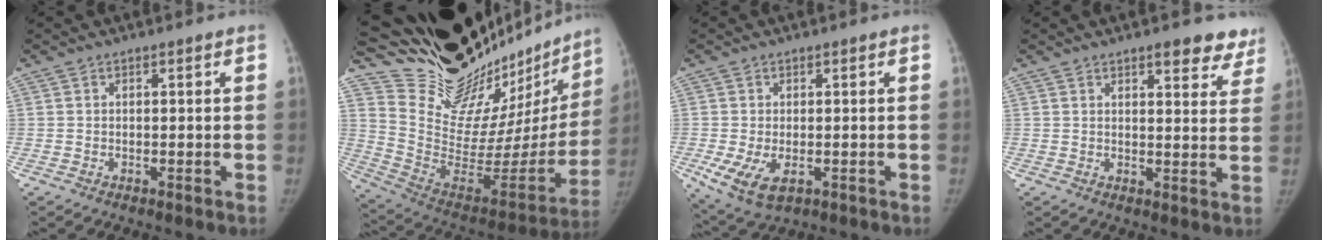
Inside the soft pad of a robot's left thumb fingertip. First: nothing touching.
{"total": 36.1, "force": [31.9, 9.9, 13.7], "torque": [-0.197, -0.204, 0.469]}
{"total": 7.0, "force": [-1.7, 4.1, 5.4], "torque": [-0.106, -0.017, -0.018]}
{"total": 8.2, "force": [6.3, 2.9, 4.4], "torque": [-0.017, -0.031, 0.069]}